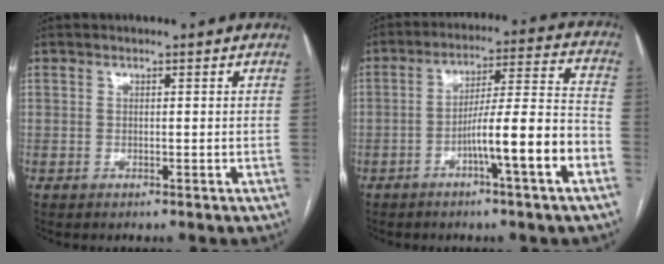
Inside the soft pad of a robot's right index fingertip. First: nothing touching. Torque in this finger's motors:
{"motor_torque": [1.50, -0.64, 0.83, 0.20]}